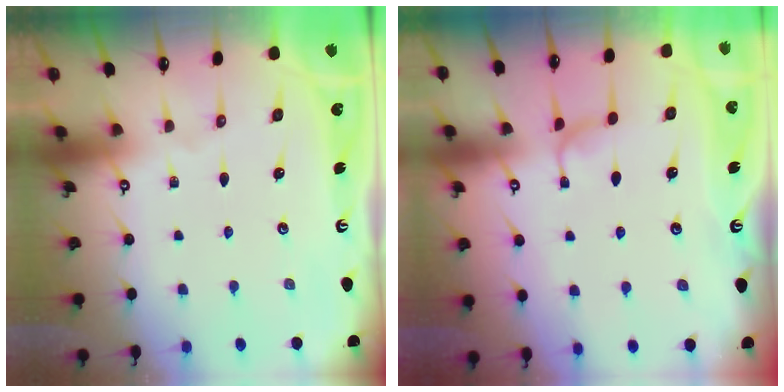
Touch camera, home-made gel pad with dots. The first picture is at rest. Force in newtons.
{"total": 0.9, "press": 0.0, "slide": 0.9}